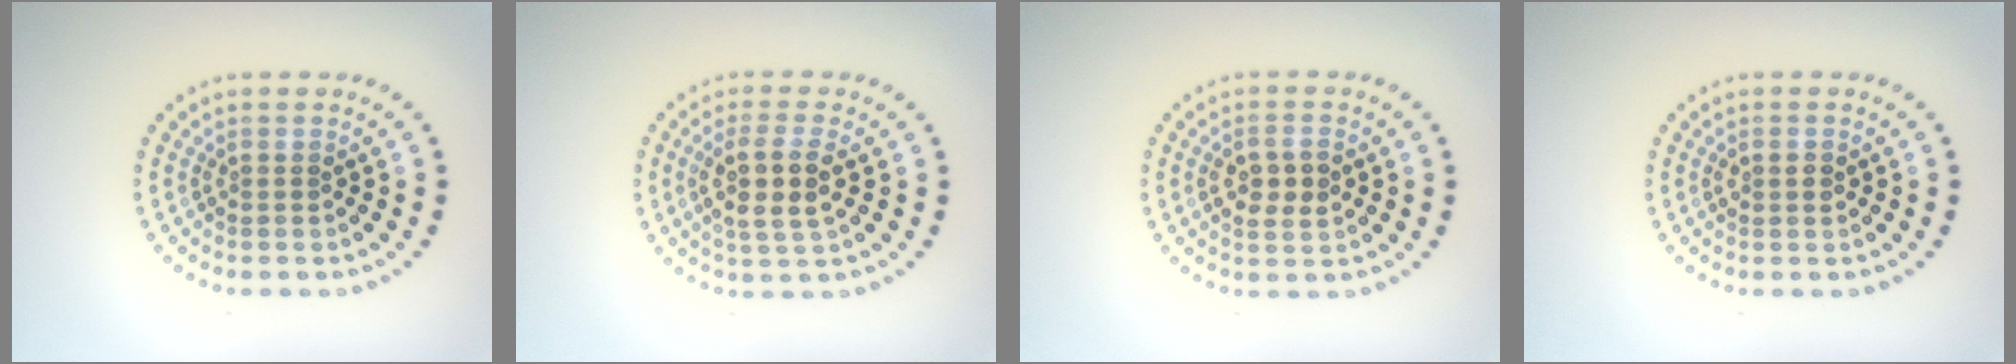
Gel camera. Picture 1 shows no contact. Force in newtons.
{"total": 3.7, "press": 3.4, "slide": 1.4}
{"total": 3.0, "press": 3.0, "slide": 0.2}
{"total": 1.2, "press": 1.2, "slide": 0.1}